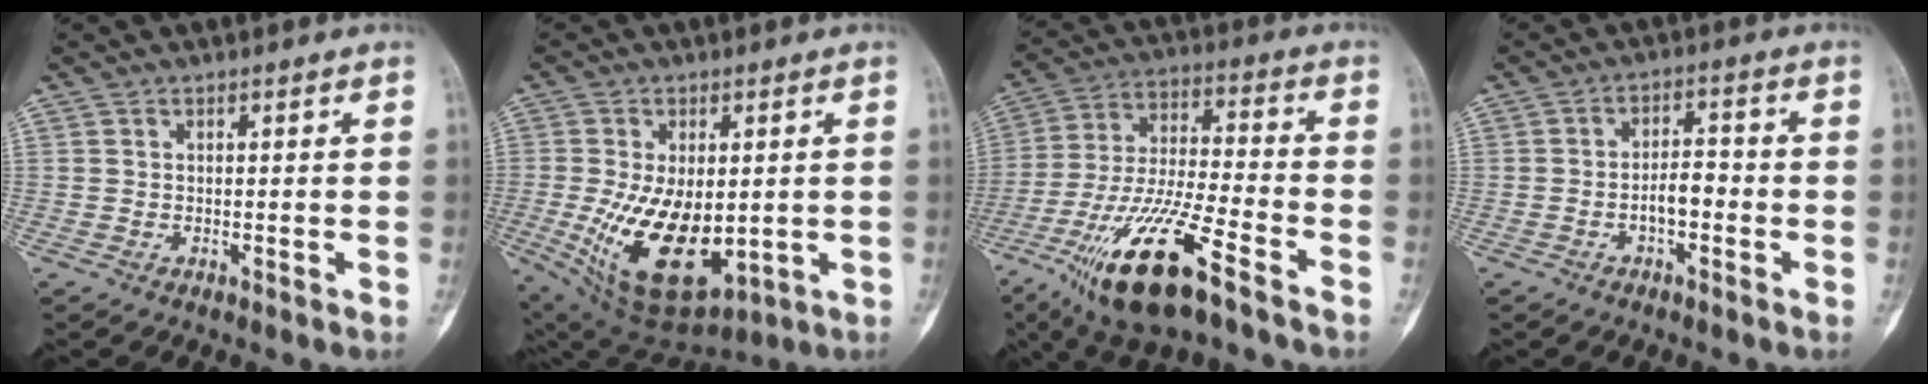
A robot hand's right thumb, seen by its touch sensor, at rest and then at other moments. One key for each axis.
{"total": 18.2, "fx": -2.4, "fy": 9.9, "fz": 15.0, "tx": -0.260, "ty": -0.018, "tz": -0.009}
{"total": 19.2, "fx": -10.9, "fy": 4.5, "fz": 15.1, "tx": -0.316, "ty": 0.036, "tz": -0.200}
{"total": 4.8, "fx": -1.6, "fy": 2.4, "fz": 3.8, "tx": -0.051, "ty": 0.026, "tz": -0.031}